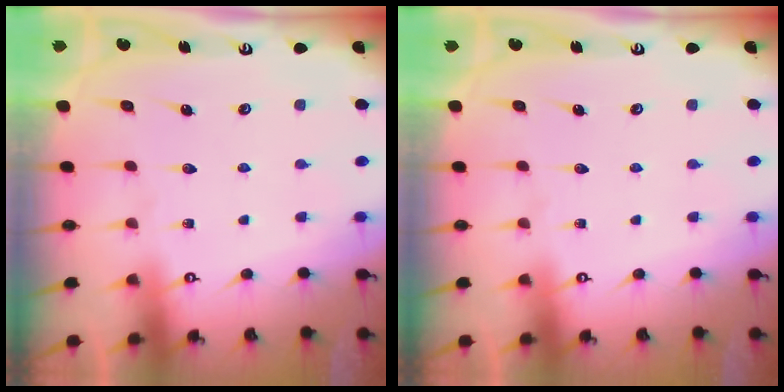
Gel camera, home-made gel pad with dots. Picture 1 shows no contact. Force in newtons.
{"total": 0.0}